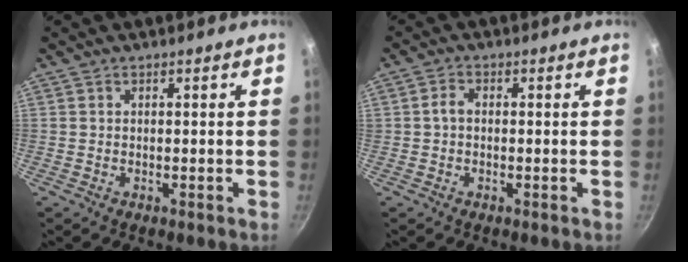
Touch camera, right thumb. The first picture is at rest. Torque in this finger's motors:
{"motor_torque": [-0.93, -0.05, 0.36, -0.02, 0.00]}